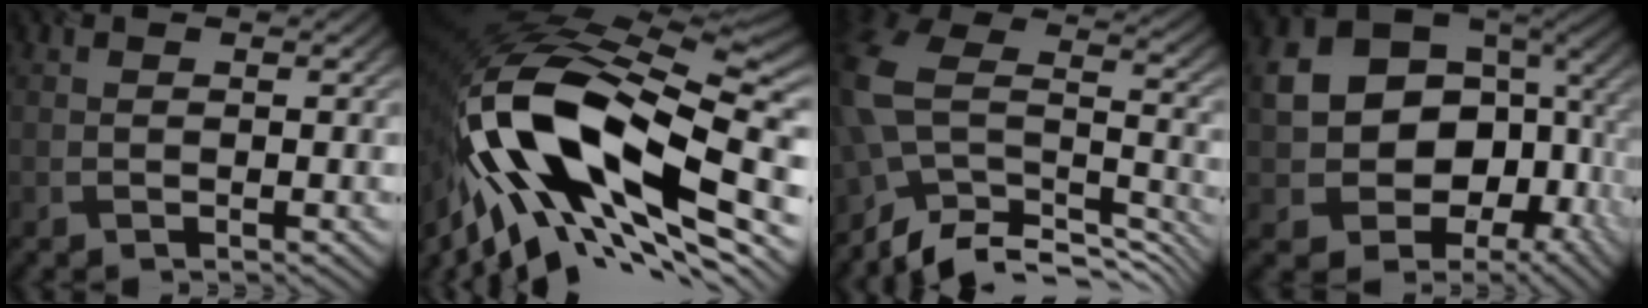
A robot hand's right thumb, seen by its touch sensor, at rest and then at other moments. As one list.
[{"total": 20.2, "force": [-6.6, 9.9, 16.4], "torque": [-0.331, -0.033, -0.106]}, {"total": 11.5, "force": [-5.5, 6.9, 7.3], "torque": [-0.156, -0.015, -0.104]}, {"total": 17.2, "force": [-0.2, 13.2, 11.0], "torque": [-0.197, -0.034, 0.032]}]